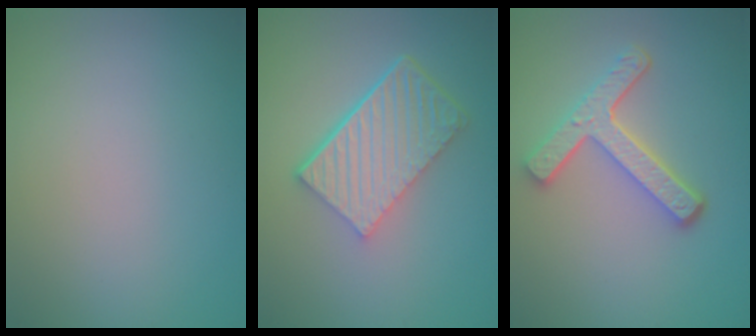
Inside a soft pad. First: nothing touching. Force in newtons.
{"total": 6.0, "press": 4.1, "slide": 4.4}
{"total": 4.5, "press": 3.4, "slide": 3.0}